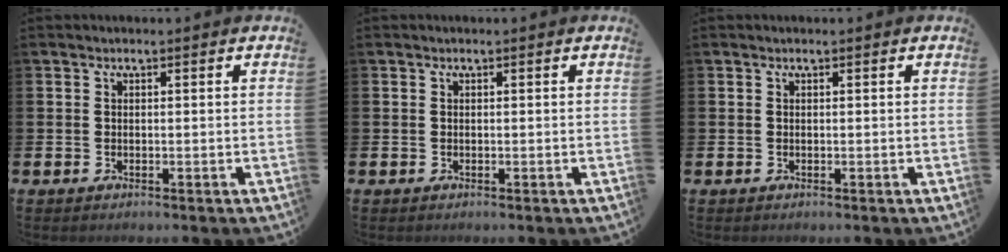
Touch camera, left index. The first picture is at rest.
{"total": 0.0}
{"total": 0.0}